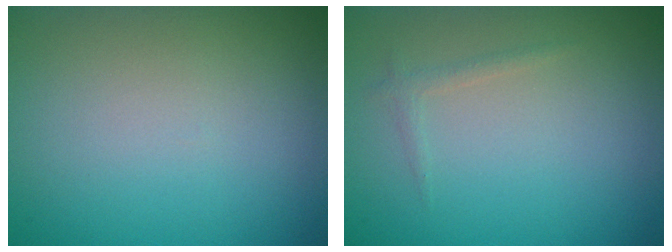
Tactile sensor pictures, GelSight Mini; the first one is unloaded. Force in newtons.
{"total": 0.7, "press": 0.7, "slide": 0.1}